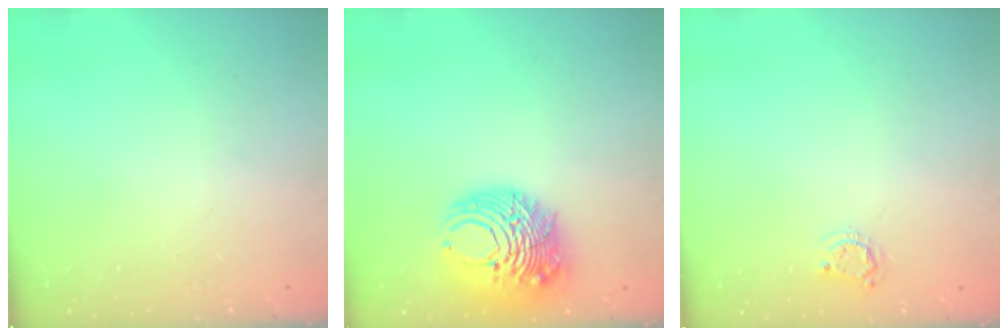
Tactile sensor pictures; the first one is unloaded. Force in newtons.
{"total": 14.1, "press": 13.9, "slide": 1.9}
{"total": 4.2, "press": 4.1, "slide": 0.6}